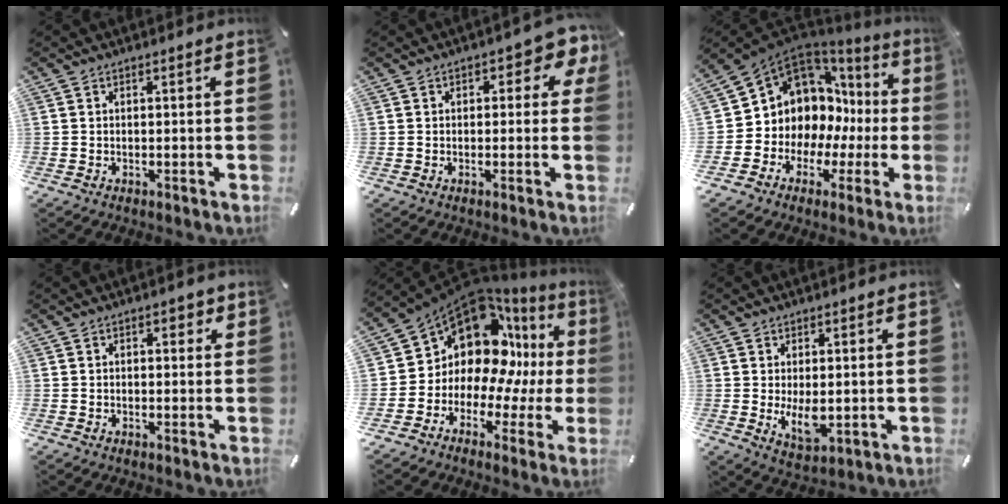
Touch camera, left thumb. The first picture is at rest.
{"total": 4.5, "force": [1.4, 2.7, 3.4], "torque": [-0.038, 0.000, 0.016]}
{"total": 10.0, "force": [3.6, 8.7, 3.4], "torque": [-0.072, -0.062, 0.076]}
{"total": 1.9, "force": [0.5, 1.3, 1.2], "torque": [-0.009, 0.003, 0.003]}
{"total": 14.9, "force": [6.7, 10.3, 8.4], "torque": [-0.176, -0.085, 0.111]}
{"total": 6.7, "force": [-0.1, 3.4, 5.7], "torque": [-0.110, -0.010, -0.005]}